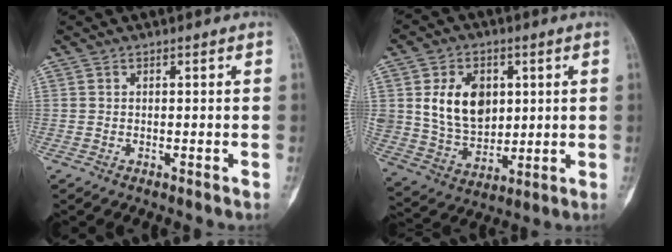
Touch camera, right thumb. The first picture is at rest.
{"total": 14.1, "force": [3.1, 10.4, 9.0], "torque": [-0.113, -0.015, 0.071]}